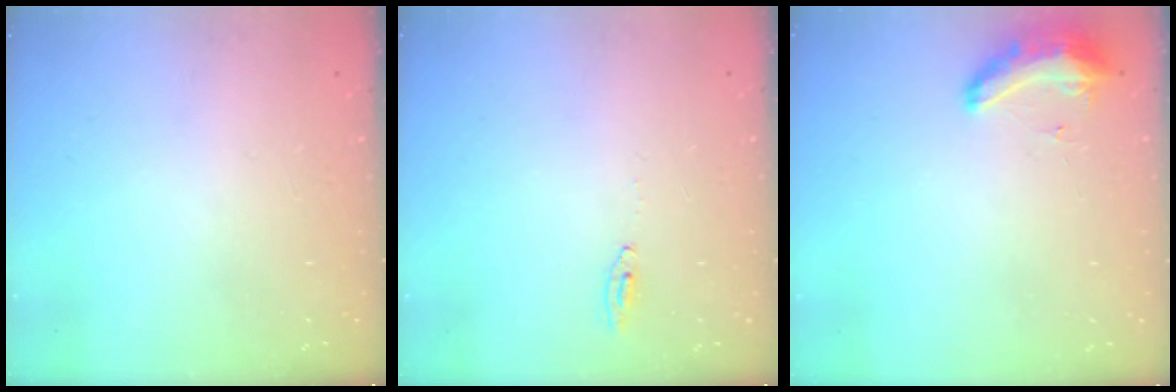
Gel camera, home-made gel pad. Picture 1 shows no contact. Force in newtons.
{"total": 2.9, "press": 2.8, "slide": 0.2}
{"total": 8.5, "press": 8.3, "slide": 1.7}